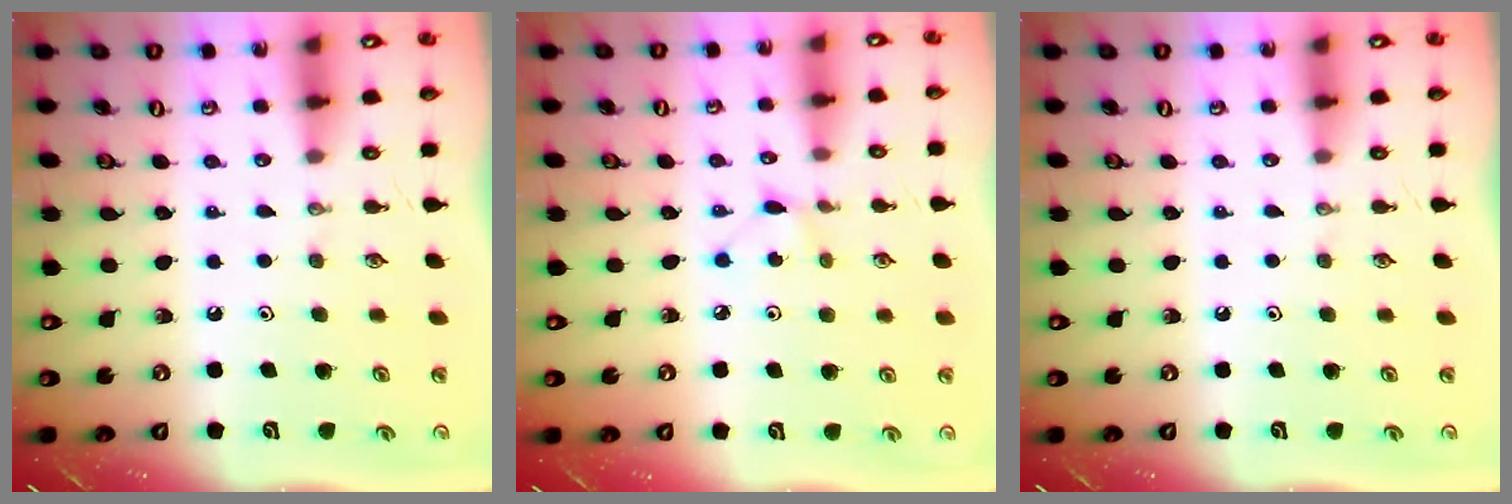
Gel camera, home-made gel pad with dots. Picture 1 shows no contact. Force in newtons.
{"total": 3.0, "press": 3.0, "slide": 0.3}
{"total": 0.0}